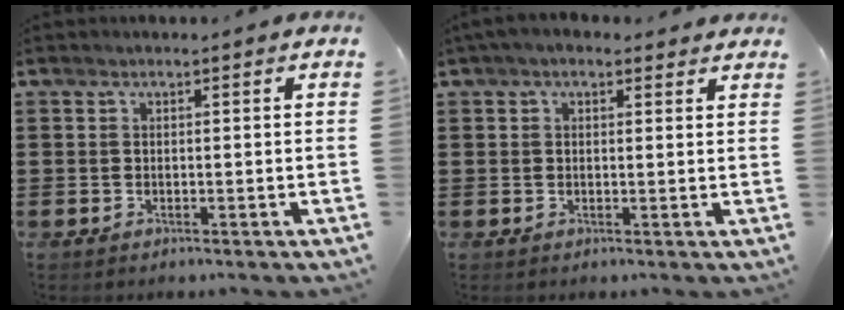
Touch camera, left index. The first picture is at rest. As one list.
[{"total": 2.3, "force": [1.5, 1.2, 1.3], "torque": [-0.030, 0.008, 0.027]}]